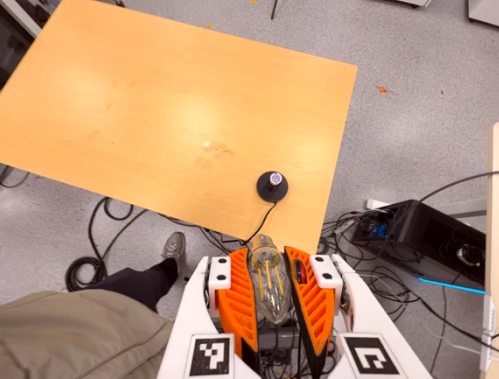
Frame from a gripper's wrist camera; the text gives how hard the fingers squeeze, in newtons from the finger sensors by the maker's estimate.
{"total": 22.8, "left": 24.7, "right": 21.0}